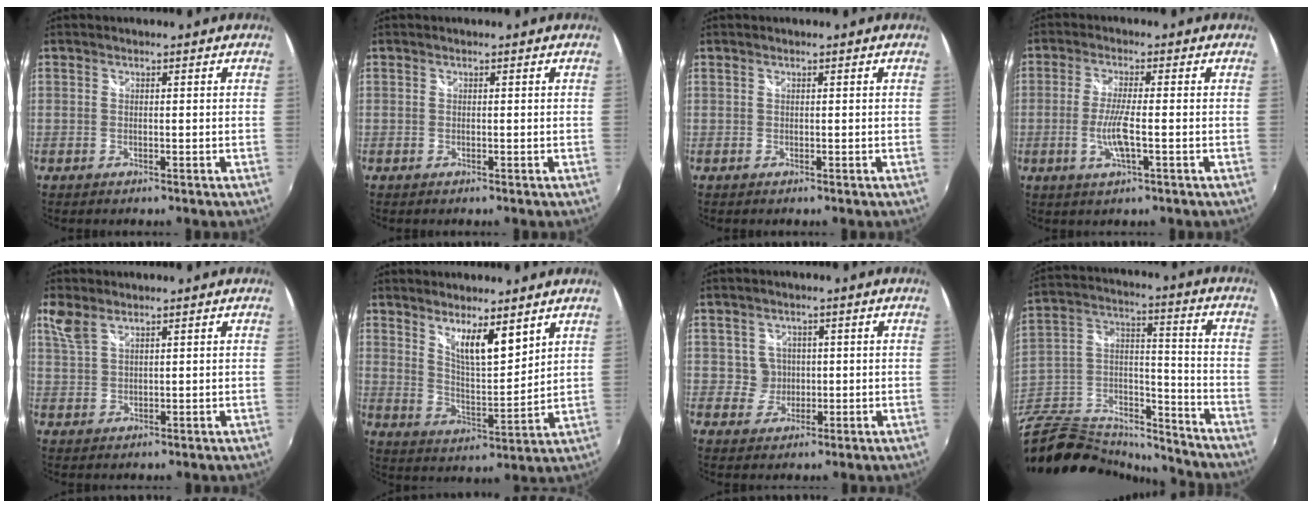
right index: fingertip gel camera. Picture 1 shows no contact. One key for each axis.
{"total": 0.0}
{"total": 0.0}
{"total": 5.4, "fx": -1.5, "fy": 0.4, "fz": 5.2, "tx": -0.106, "ty": -0.006, "tz": -0.030}
{"total": 3.5, "fx": 2.4, "fy": 1.3, "fz": 2.1, "tx": -0.046, "ty": 0.004, "tz": 0.053}
{"total": 8.8, "fx": 6.0, "fy": 2.0, "fz": 6.2, "tx": -0.100, "ty": -0.009, "tz": 0.108}
{"total": 3.1, "fx": 0.3, "fy": 3.1, "fz": -0.1, "tx": 0.004, "ty": 0.013, "tz": 0.009}
{"total": 26.5, "fx": -21.4, "fy": 10.6, "fz": 11.5, "tx": -0.251, "ty": 0.029, "tz": -0.349}